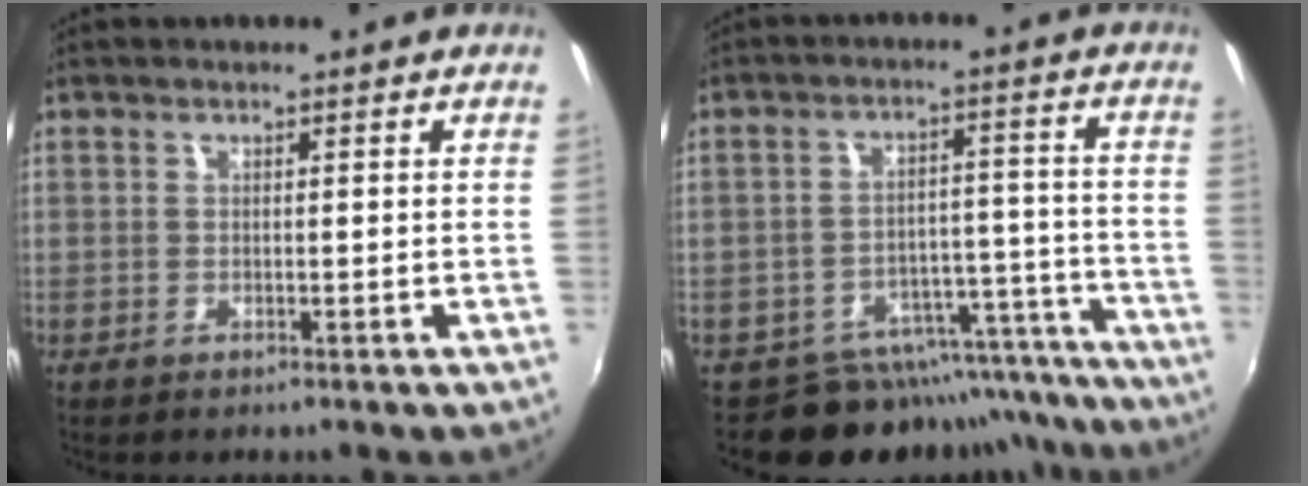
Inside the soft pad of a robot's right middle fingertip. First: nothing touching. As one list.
[{"total": 13.9, "force": [-12.8, 5.2, 1.6], "torque": [-0.015, 0.051, -0.165]}]